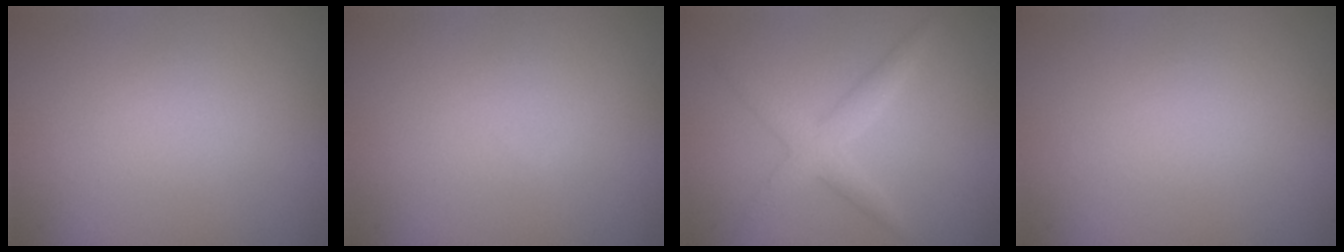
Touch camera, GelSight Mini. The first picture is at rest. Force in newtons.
{"total": 0.0}
{"total": 2.5, "press": 2.5, "slide": 0.1}
{"total": 0.0}